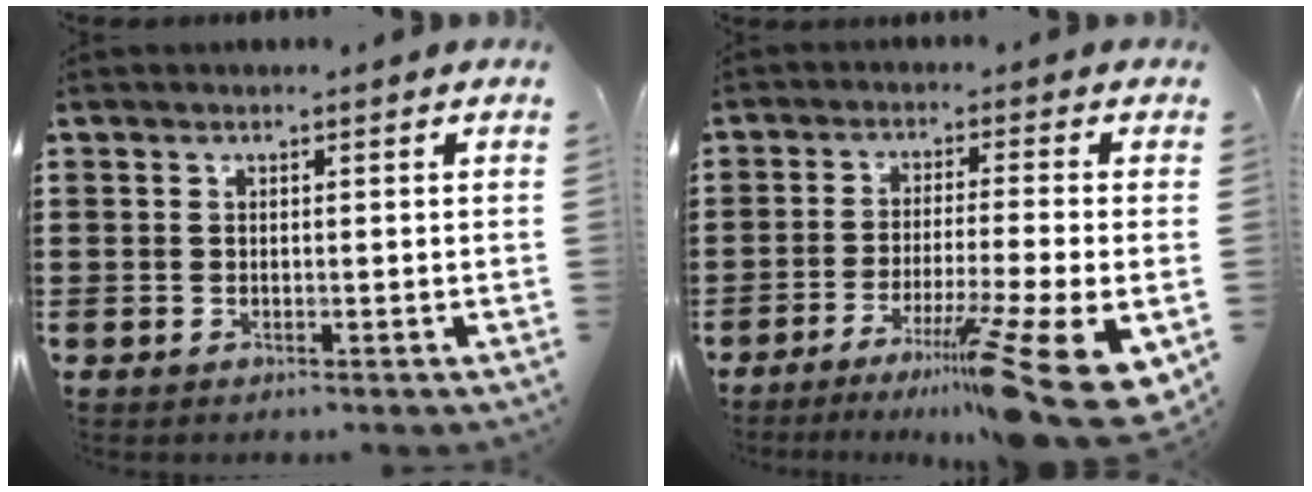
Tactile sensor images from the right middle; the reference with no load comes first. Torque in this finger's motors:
{"motor_torque": [1.84, -0.30, 1.05, 0.21]}